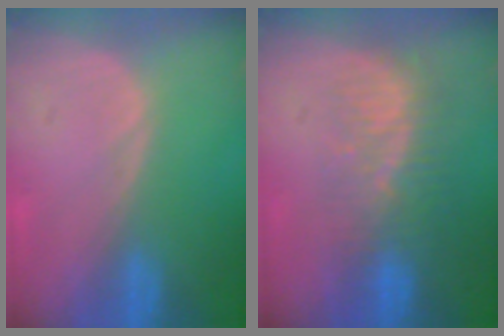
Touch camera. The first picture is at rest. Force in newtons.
{"total": 8.2, "press": 7.2, "slide": 3.8}